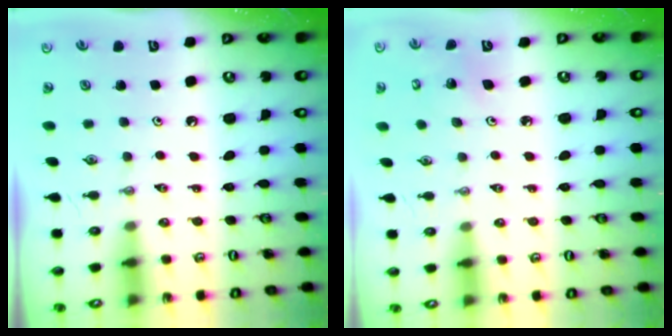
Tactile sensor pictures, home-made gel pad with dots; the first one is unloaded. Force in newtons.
{"total": 3.7, "press": 3.7, "slide": 0.2}